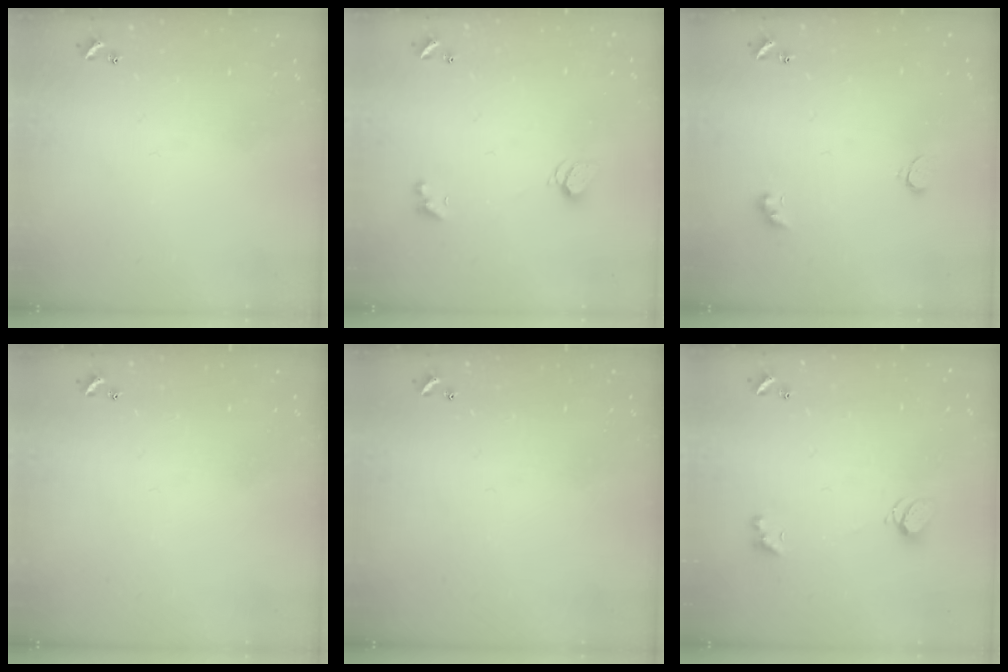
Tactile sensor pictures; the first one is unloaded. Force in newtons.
{"total": 1.7, "press": 1.7, "slide": 0.4}
{"total": 4.5, "press": 4.5, "slide": 0.8}
{"total": 0.0}
{"total": 0.0}
{"total": 2.0, "press": 1.9, "slide": 0.5}